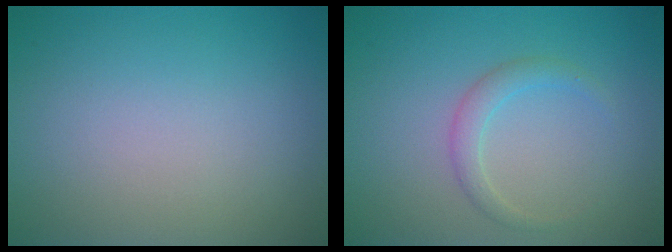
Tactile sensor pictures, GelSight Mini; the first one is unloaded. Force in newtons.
{"total": 1.7, "press": 1.7, "slide": 0.1}